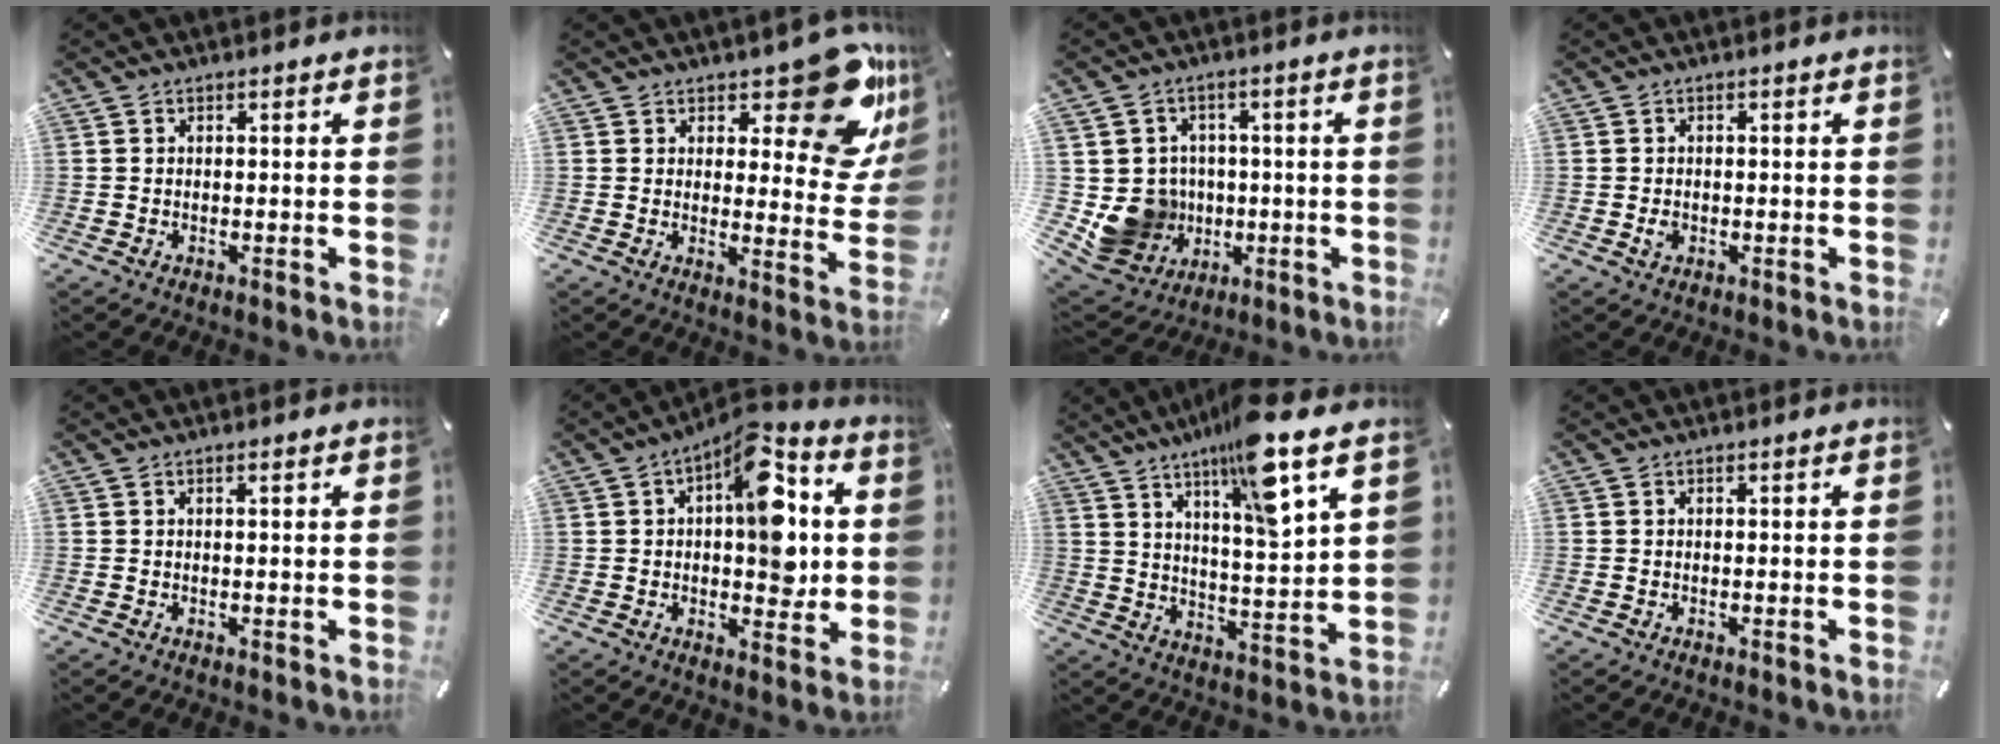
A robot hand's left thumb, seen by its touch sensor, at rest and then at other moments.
{"total": 16.5, "force": [10.5, 7.1, 10.5], "torque": [-0.107, -0.089, 0.172]}
{"total": 10.8, "force": [-1.0, 10.5, 2.6], "torque": [-0.075, 0.002, -0.008]}
{"total": 1.1, "force": [-0.1, 0.8, 0.6], "torque": [-0.012, 0.001, -0.003]}
{"total": 0.9, "force": [0.3, 0.1, 0.8], "torque": [-0.016, 0.002, 0.005]}
{"total": 15.4, "force": [3.3, 8.5, 12.4], "torque": [-0.145, -0.022, 0.055]}
{"total": 13.7, "force": [9.6, 1.9, 9.6], "torque": [-0.154, -0.060, 0.153]}
{"total": 0.0}